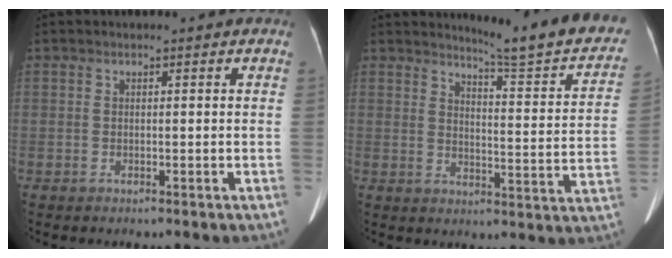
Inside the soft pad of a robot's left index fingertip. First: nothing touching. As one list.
[{"total": 15.3, "force": [14.0, 0.4, 6.1], "torque": [-0.077, -0.066, 0.162]}]